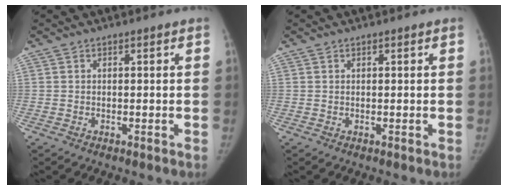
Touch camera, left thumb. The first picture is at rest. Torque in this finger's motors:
{"motor_torque": [-0.03, 0.04, 0.03, -0.06, 0.01]}